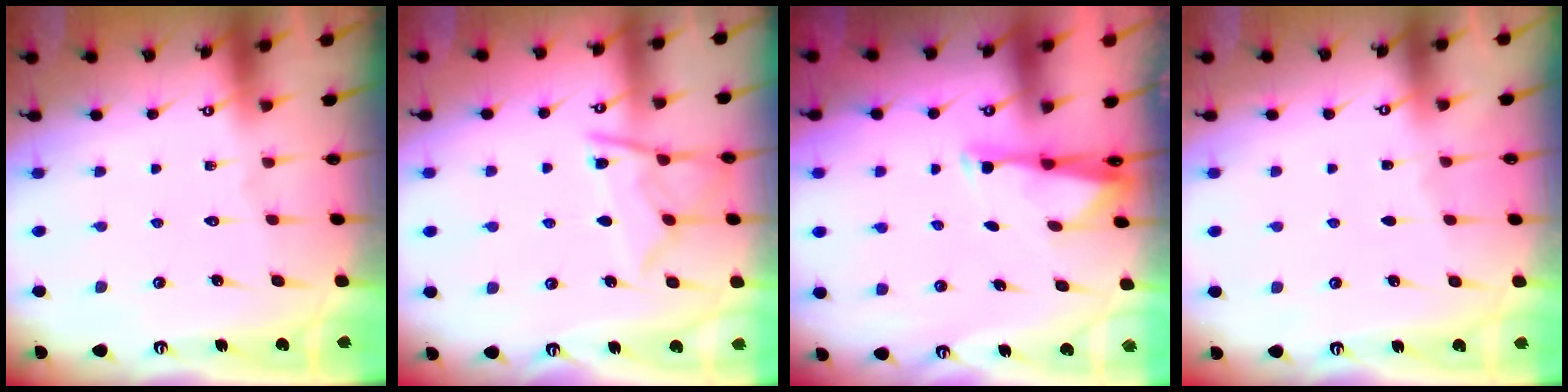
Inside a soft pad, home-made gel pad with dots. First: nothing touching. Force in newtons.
{"total": 10.6, "press": 10.6, "slide": 1.1}
{"total": 3.0, "press": 2.9, "slide": 0.6}
{"total": 2.3, "press": 2.3, "slide": 0.3}